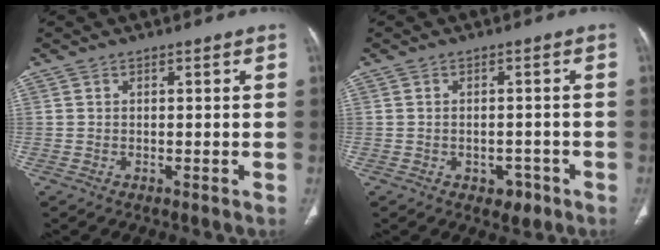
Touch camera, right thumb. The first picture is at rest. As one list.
[{"total": 3.4, "force": [-1.8, 2.3, 1.8], "torque": [-0.007, 0.014, -0.017]}]